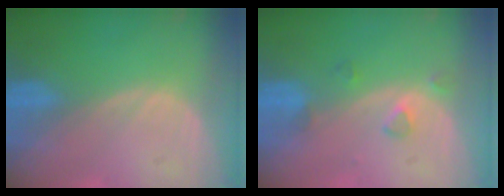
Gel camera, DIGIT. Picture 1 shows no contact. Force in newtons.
{"total": 2.5, "press": 2.3, "slide": 0.9}